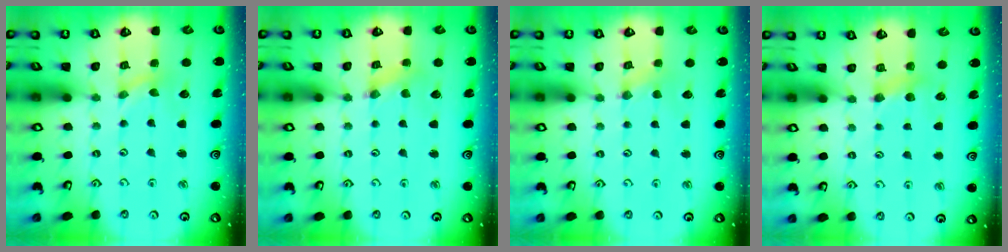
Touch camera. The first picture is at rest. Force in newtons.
{"total": 1.6, "press": 1.6, "slide": 0.3}
{"total": 1.4, "press": 1.4, "slide": 0.3}
{"total": 5.0, "press": 4.9, "slide": 0.6}